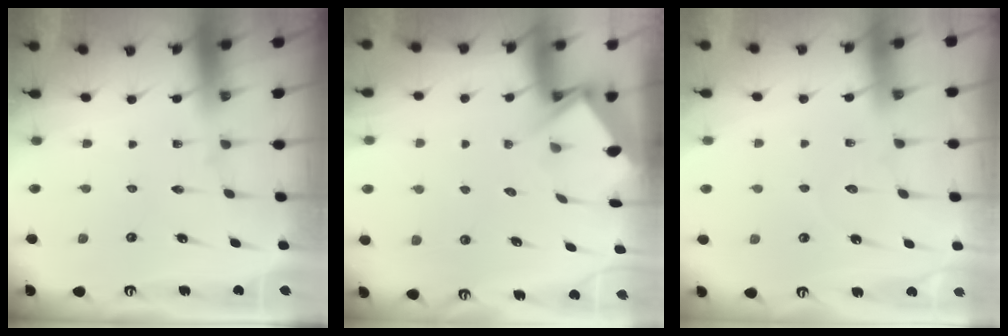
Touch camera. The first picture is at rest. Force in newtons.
{"total": 3.9, "press": 3.8, "slide": 0.3}
{"total": 2.9, "press": 2.9, "slide": 0.2}